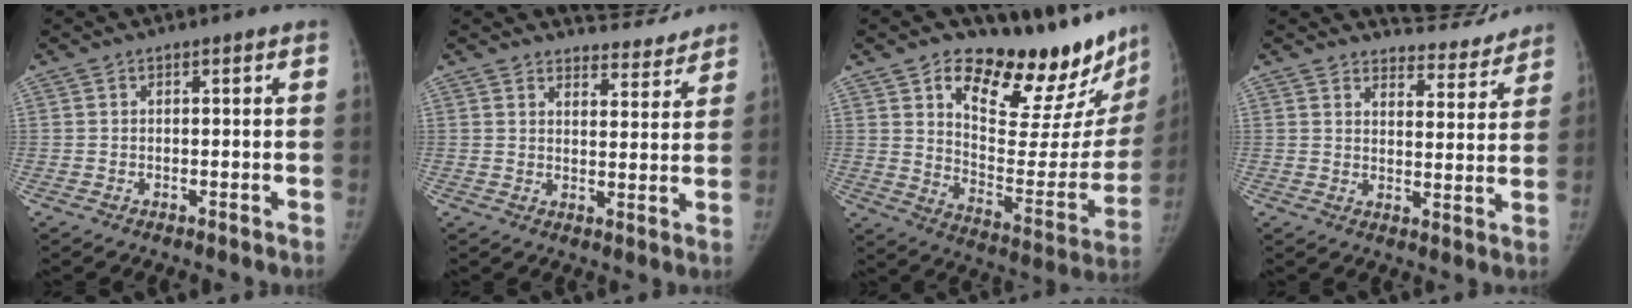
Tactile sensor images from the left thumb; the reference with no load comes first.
{"total": 6.9, "force": [6.7, 1.8, 0.4], "torque": [0.019, -0.054, 0.088]}
{"total": 25.7, "force": [18.6, 9.6, 14.9], "torque": [-0.155, -0.117, 0.266]}
{"total": 9.2, "force": [8.9, 2.3, 0.7], "torque": [0.020, -0.072, 0.115]}